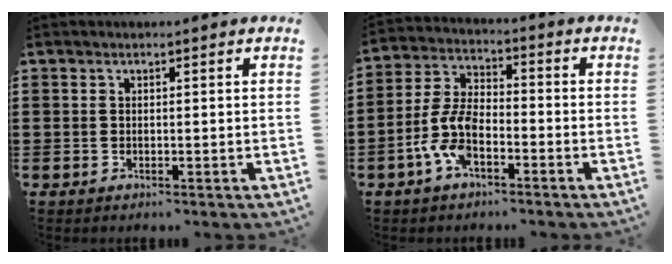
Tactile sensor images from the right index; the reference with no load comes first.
{"total": 8.0, "force": [-3.3, 3.6, 6.3], "torque": [-0.156, -0.004, -0.069]}